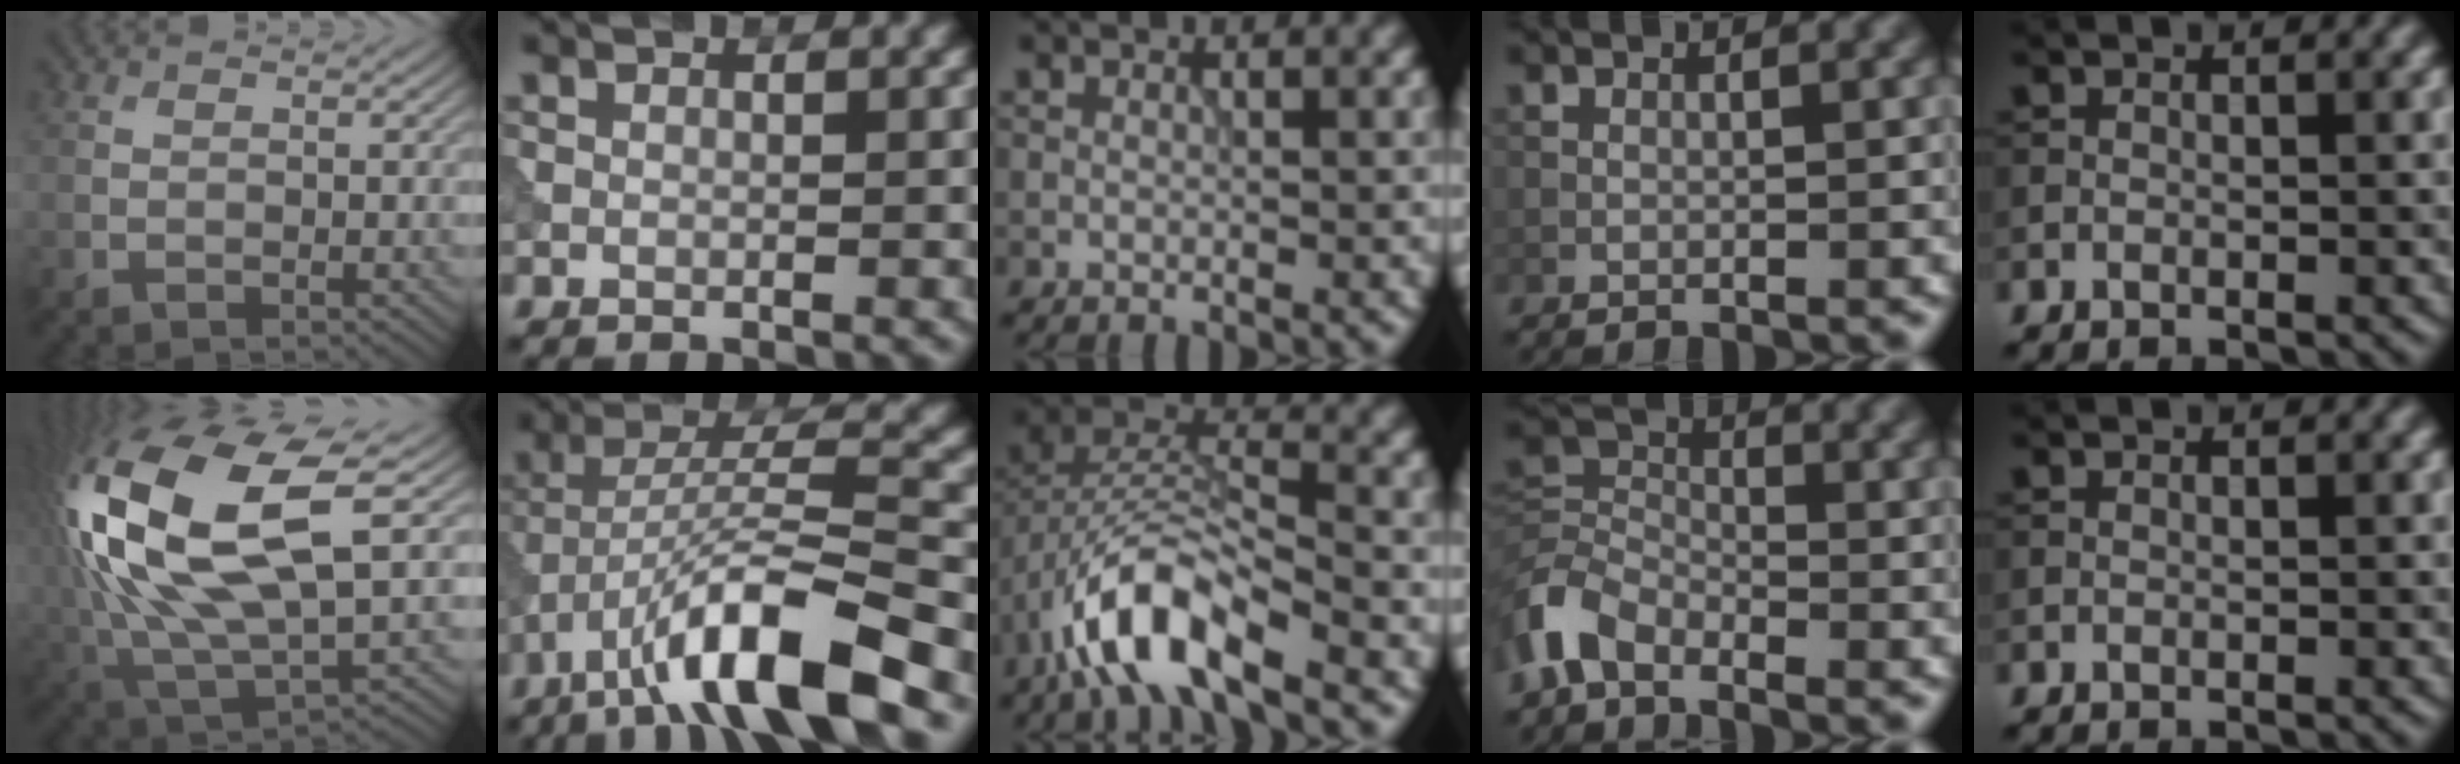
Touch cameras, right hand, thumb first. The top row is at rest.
{"thumb": {"total": 18.5, "force": [3.4, 8.5, 16.1], "torque": [-0.365, 0.009, 0.060]}, "index": {"total": 11.0, "force": [-6.5, 2.4, 8.5], "torque": [-0.141, 0.015, -0.118]}, "middle": {"total": 7.8, "force": [-4.4, 2.9, 5.8], "torque": [-0.106, 0.008, -0.088]}, "ring": {"total": 5.0, "force": [-3.4, 2.7, 2.4], "torque": [-0.052, 0.001, -0.086]}}